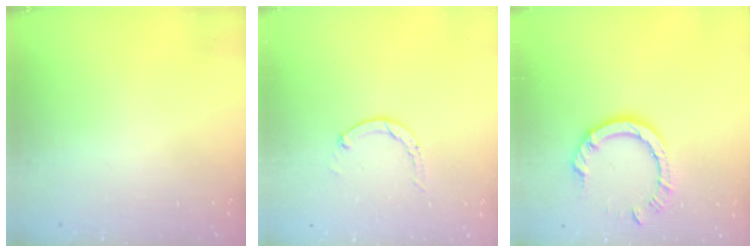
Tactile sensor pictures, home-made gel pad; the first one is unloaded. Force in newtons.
{"total": 0.0}
{"total": 8.5, "press": 8.4, "slide": 1.0}